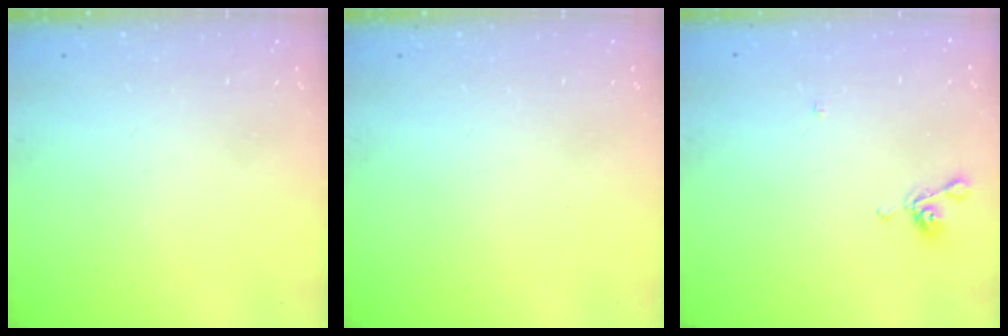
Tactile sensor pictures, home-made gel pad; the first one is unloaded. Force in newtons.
{"total": 0.0}
{"total": 2.6, "press": 2.6, "slide": 0.2}